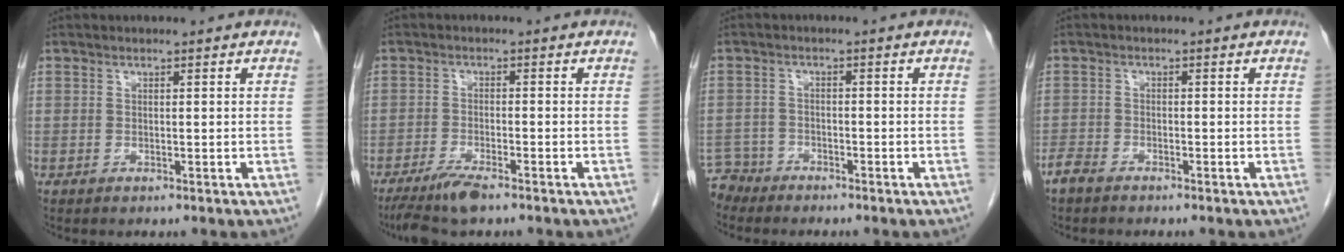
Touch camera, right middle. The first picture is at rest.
{"total": 5.4, "force": [-4.2, 0.6, 3.4], "torque": [-0.066, -0.014, -0.076]}
{"total": 3.9, "force": [-3.6, 1.2, -0.9], "torque": [0.019, -0.005, -0.069]}
{"total": 2.6, "force": [-2.2, 0.8, 1.0], "torque": [-0.024, -0.002, -0.039]}